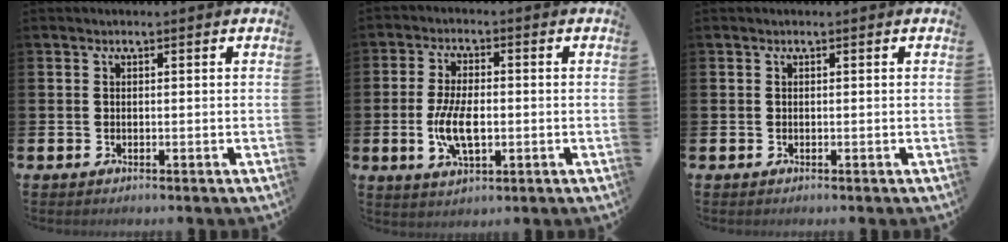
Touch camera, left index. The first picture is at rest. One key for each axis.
{"total": 6.6, "fx": -0.8, "fy": 3.0, "fz": 5.8, "tx": -0.118, "ty": -0.003, "tz": -0.019}
{"total": 0.0}